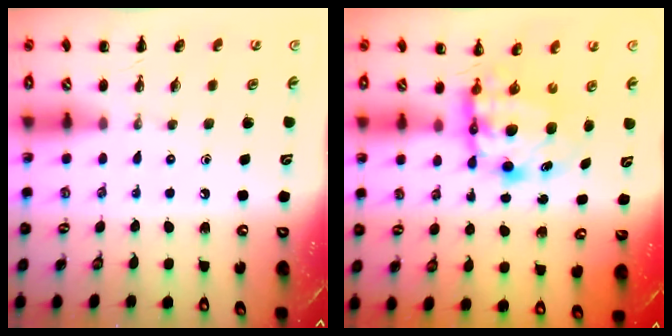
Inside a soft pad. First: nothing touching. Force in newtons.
{"total": 7.1, "press": 6.9, "slide": 1.7}